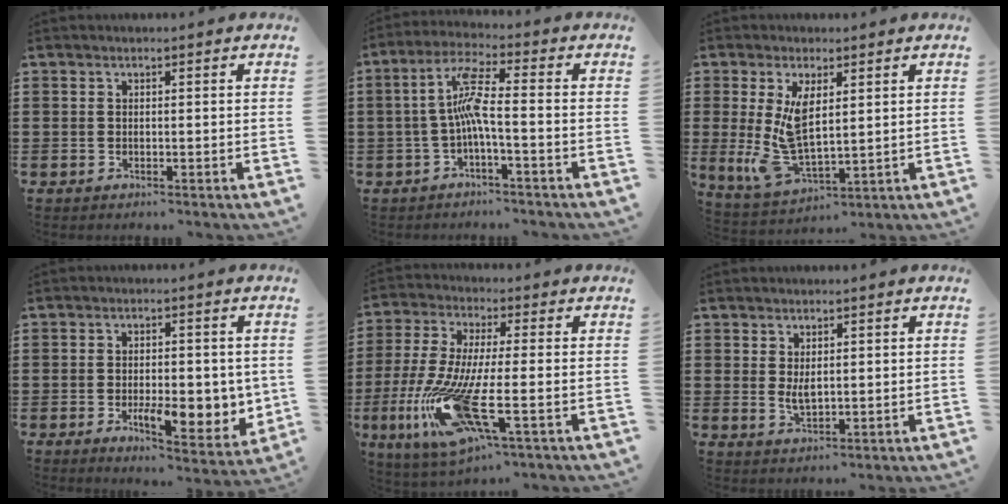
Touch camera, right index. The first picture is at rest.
{"total": 6.7, "force": [-1.3, 0.7, 6.5], "torque": [-0.134, -0.001, -0.031]}
{"total": 8.8, "force": [1.4, 3.8, 7.8], "torque": [-0.174, -0.013, 0.028]}
{"total": 7.8, "force": [-1.4, 3.5, 6.8], "torque": [-0.095, -0.007, -0.022]}
{"total": 13.8, "force": [-5.4, 2.8, 12.4], "torque": [-0.268, -0.028, -0.100]}
{"total": 2.7, "force": [0.9, 1.2, 2.3], "torque": [-0.045, 0.002, 0.016]}